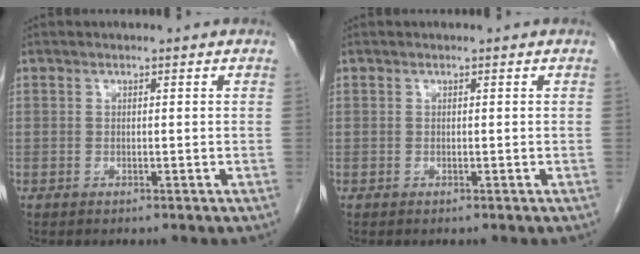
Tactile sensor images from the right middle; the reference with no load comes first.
{"total": 0.0}